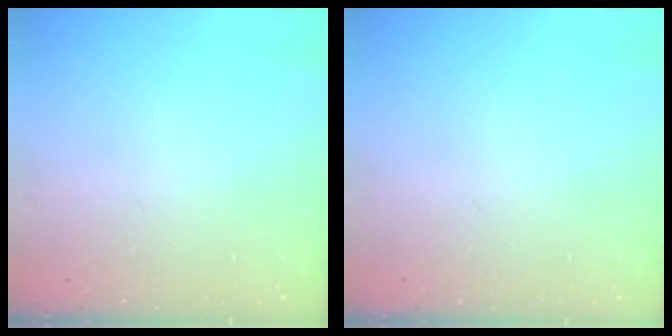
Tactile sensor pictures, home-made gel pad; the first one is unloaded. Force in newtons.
{"total": 0.0}